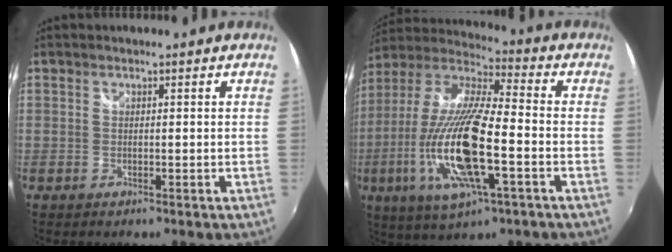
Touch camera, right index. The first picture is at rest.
{"total": 21.9, "force": [-6.4, 5.5, 20.2], "torque": [-0.400, -0.032, -0.120]}